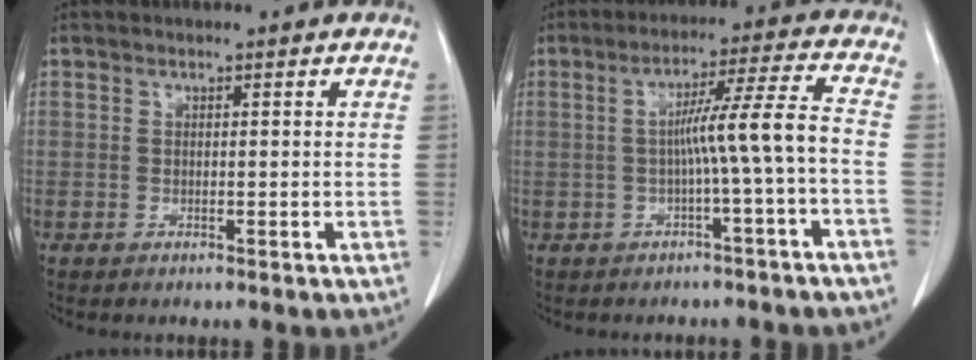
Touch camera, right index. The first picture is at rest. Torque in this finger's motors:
{"motor_torque": [0.98, -0.31, 0.57, 0.13]}